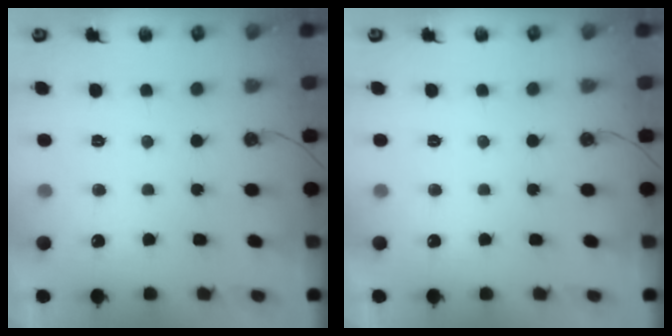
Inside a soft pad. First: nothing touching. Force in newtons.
{"total": 0.0}